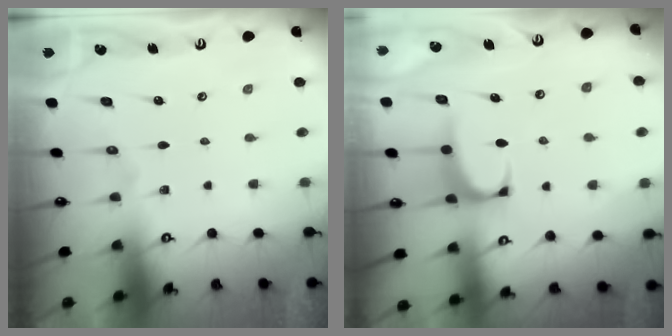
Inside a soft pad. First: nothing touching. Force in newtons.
{"total": 0.8, "press": 0.4, "slide": 0.7}